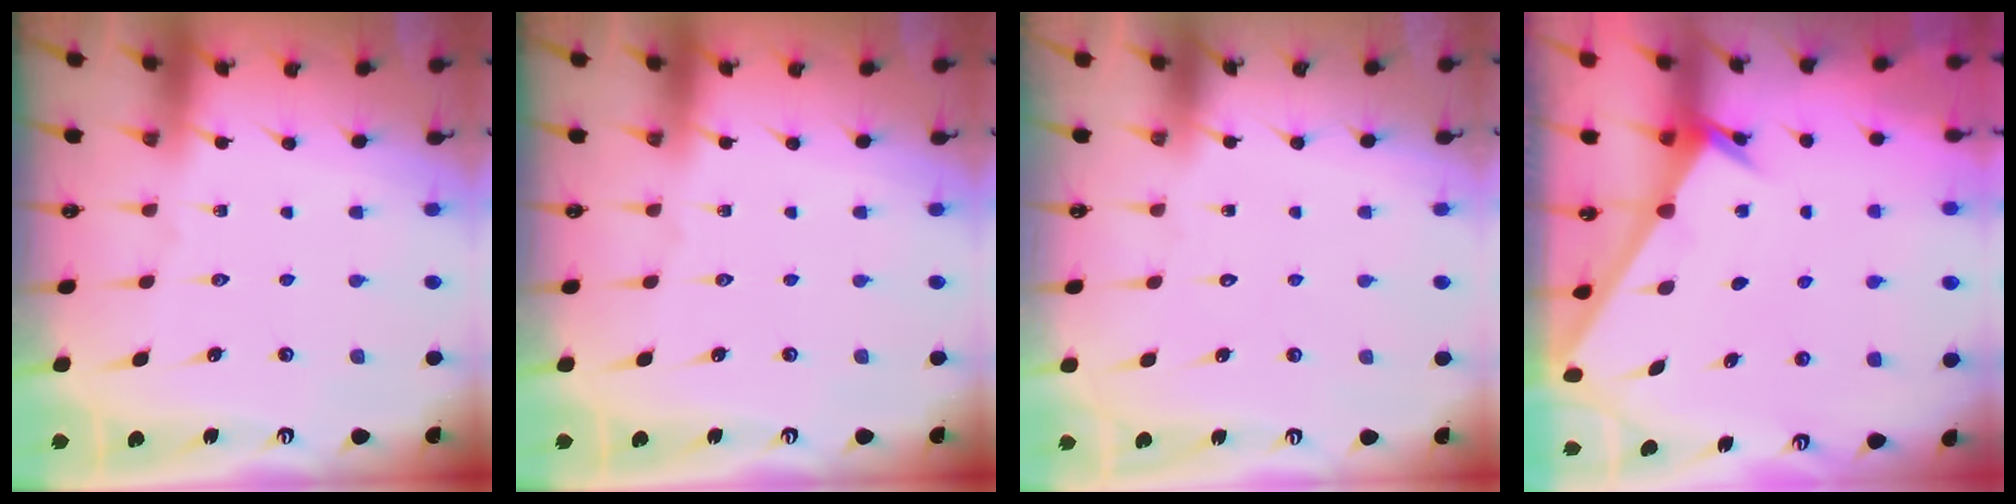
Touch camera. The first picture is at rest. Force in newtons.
{"total": 0.0}
{"total": 1.6, "press": 1.6, "slide": 0.0}
{"total": 2.4, "press": 2.4, "slide": 0.2}